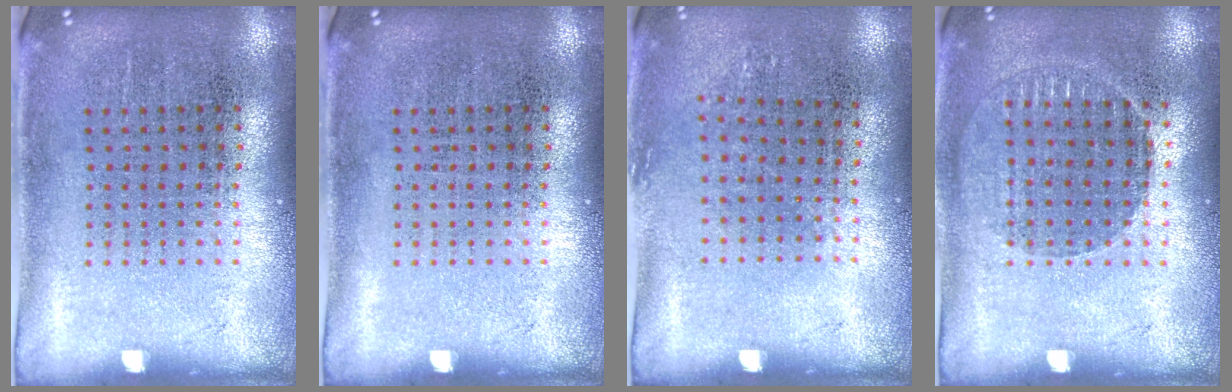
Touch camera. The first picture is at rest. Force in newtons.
{"total": 0.0}
{"total": 0.8, "press": 0.7, "slide": 0.4}
{"total": 1.0, "press": 1.0, "slide": 0.1}